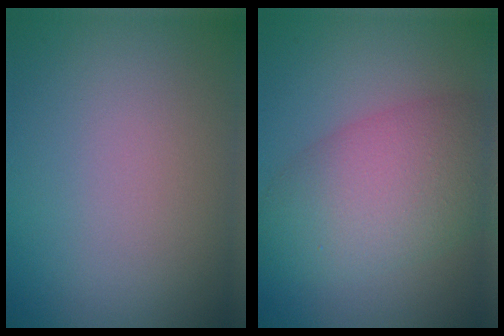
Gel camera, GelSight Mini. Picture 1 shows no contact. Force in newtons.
{"total": 7.2, "press": 7.2, "slide": 0.2}